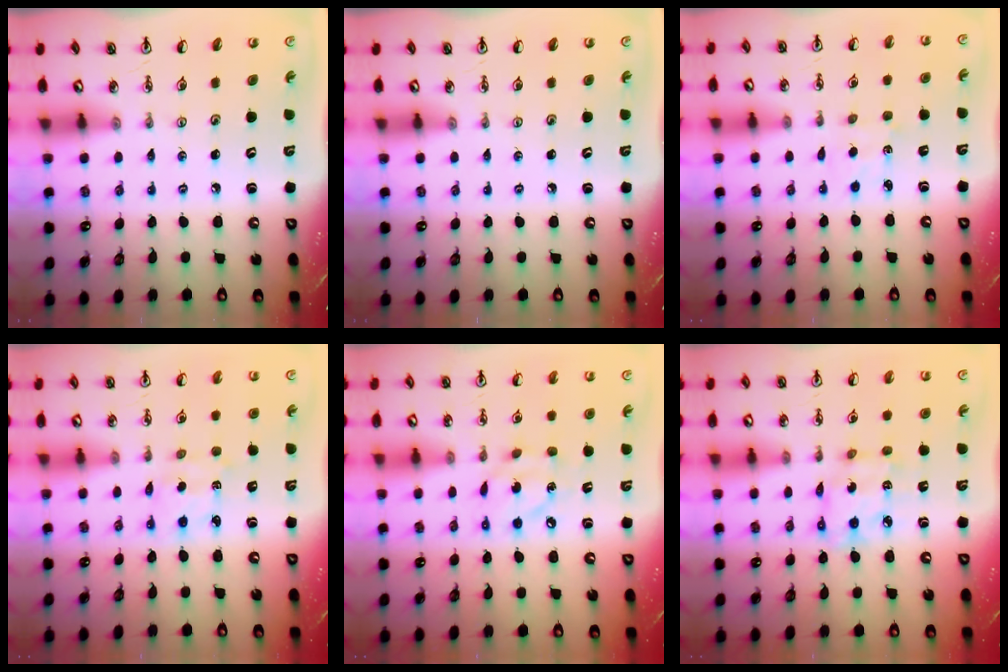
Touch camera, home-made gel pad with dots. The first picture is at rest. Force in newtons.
{"total": 0.0}
{"total": 2.7, "press": 2.7, "slide": 0.4}
{"total": 2.2, "press": 2.1, "slide": 0.5}
{"total": 9.3, "press": 9.3, "slide": 0.5}
{"total": 6.8, "press": 6.8, "slide": 0.3}